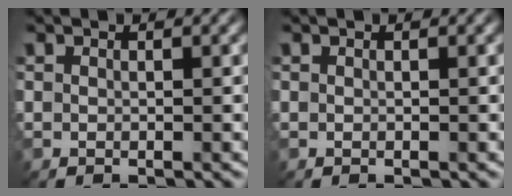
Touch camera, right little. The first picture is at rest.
{"total": 0.0}